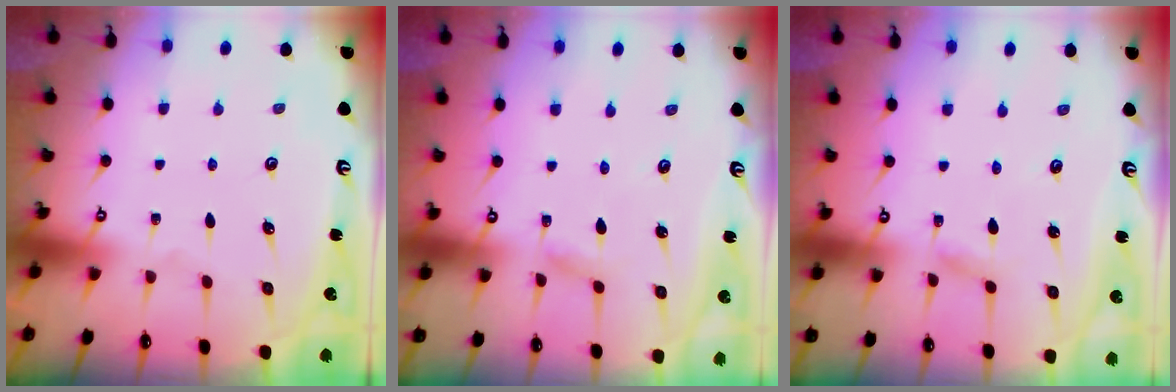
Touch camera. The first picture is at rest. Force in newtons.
{"total": 1.9, "press": 1.9, "slide": 0.2}
{"total": 1.9, "press": 1.9, "slide": 0.2}